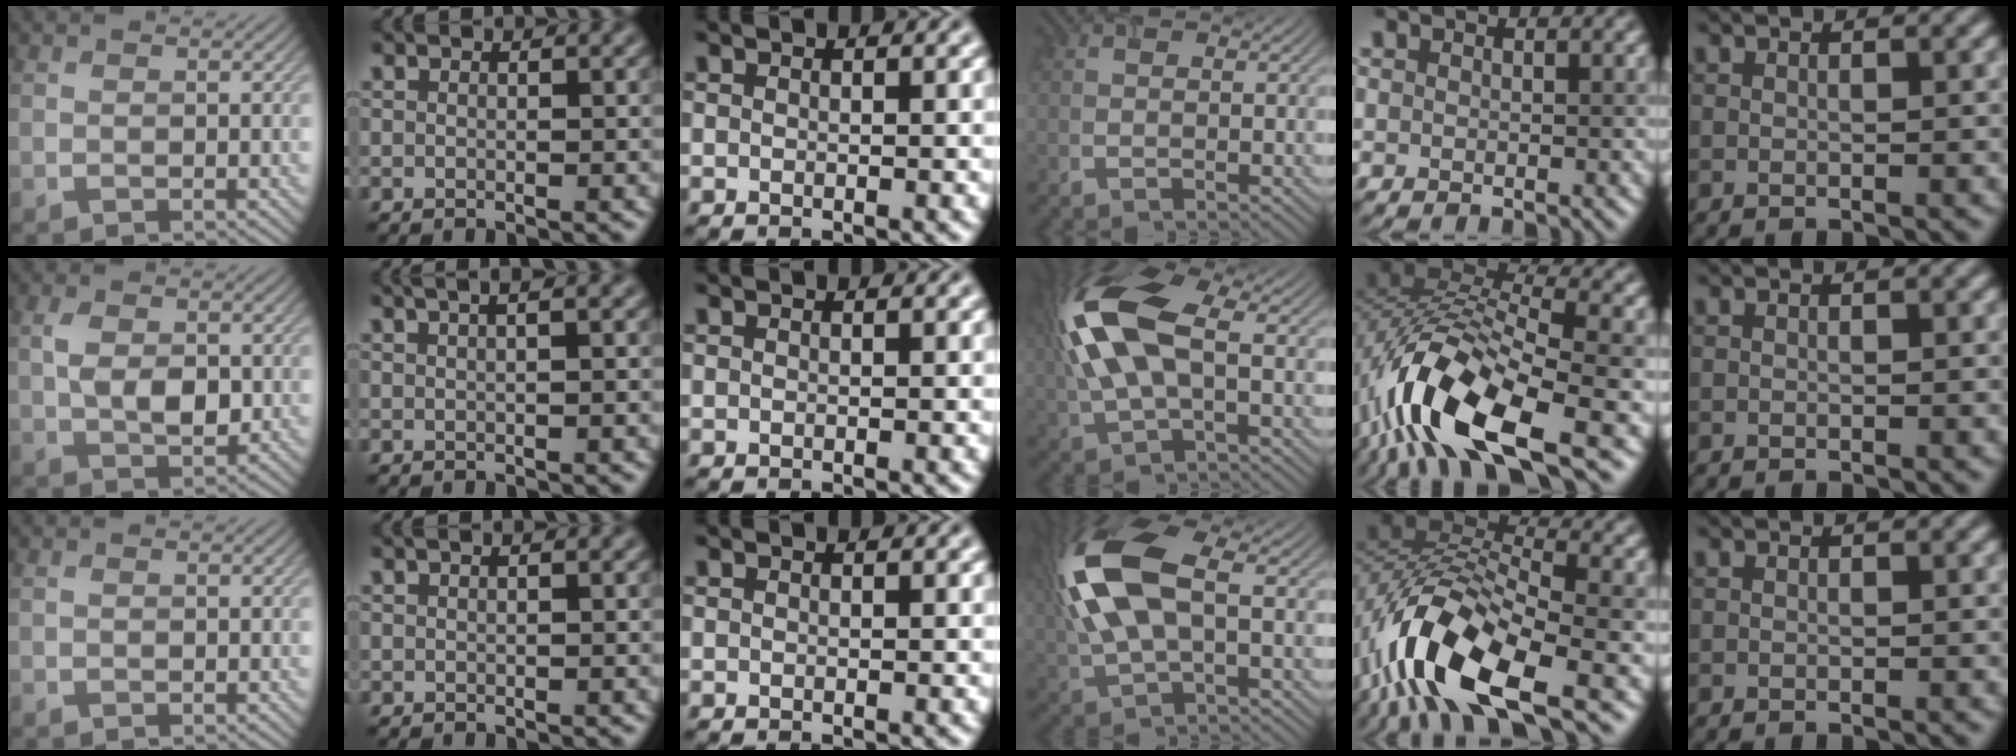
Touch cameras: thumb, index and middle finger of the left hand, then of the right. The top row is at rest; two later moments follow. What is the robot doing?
{"motion": "extract", "object": "airpods case & airpods"}